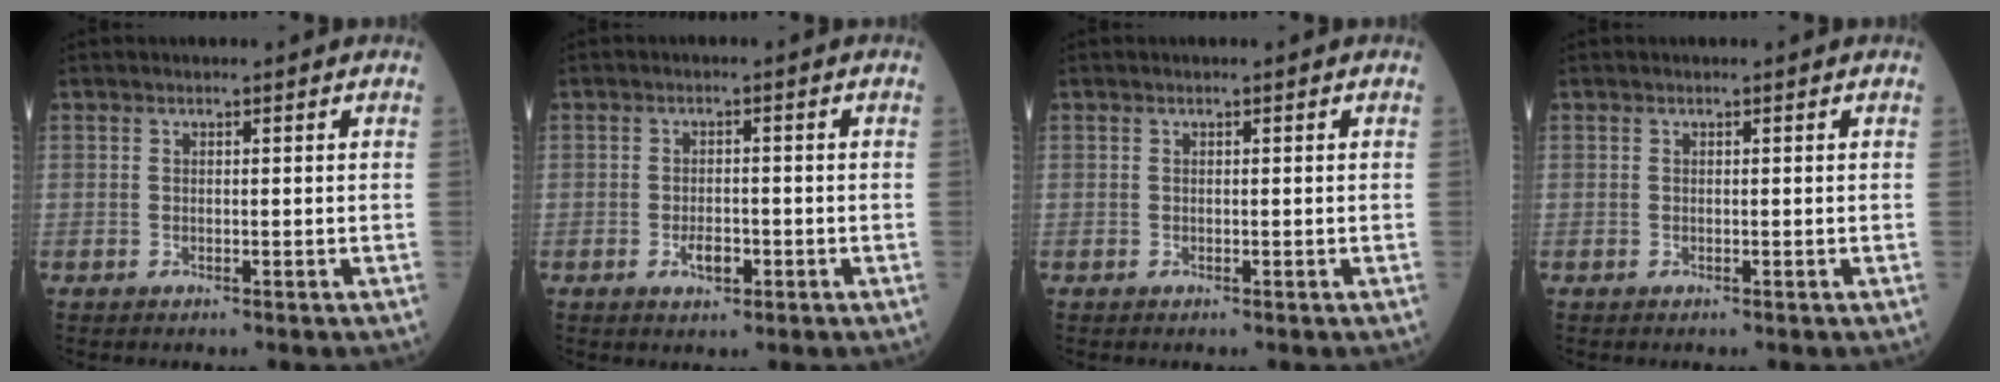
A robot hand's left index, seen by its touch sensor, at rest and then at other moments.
{"total": 2.7, "force": [-1.3, 1.2, 2.0], "torque": [-0.036, 0.001, -0.019]}
{"total": 0.0}
{"total": 0.0}